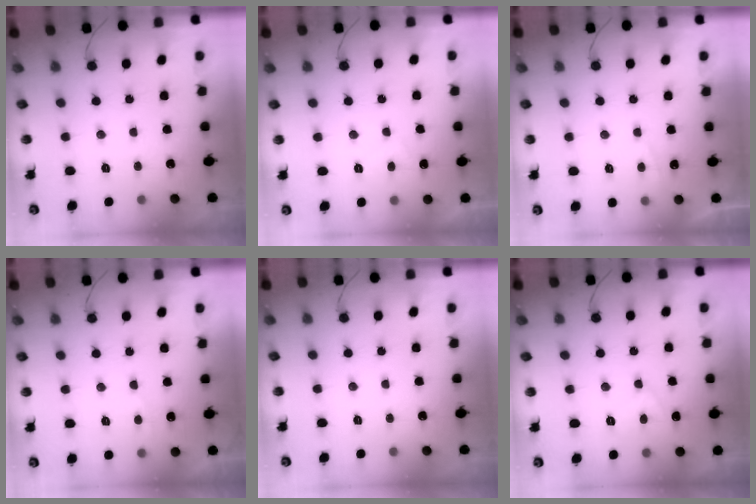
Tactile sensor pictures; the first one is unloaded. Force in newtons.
{"total": 2.1, "press": 2.0, "slide": 0.8}
{"total": 1.1, "press": 0.9, "slide": 0.5}
{"total": 2.4, "press": 2.3, "slide": 0.6}
{"total": 0.0}
{"total": 5.2, "press": 5.2, "slide": 0.4}